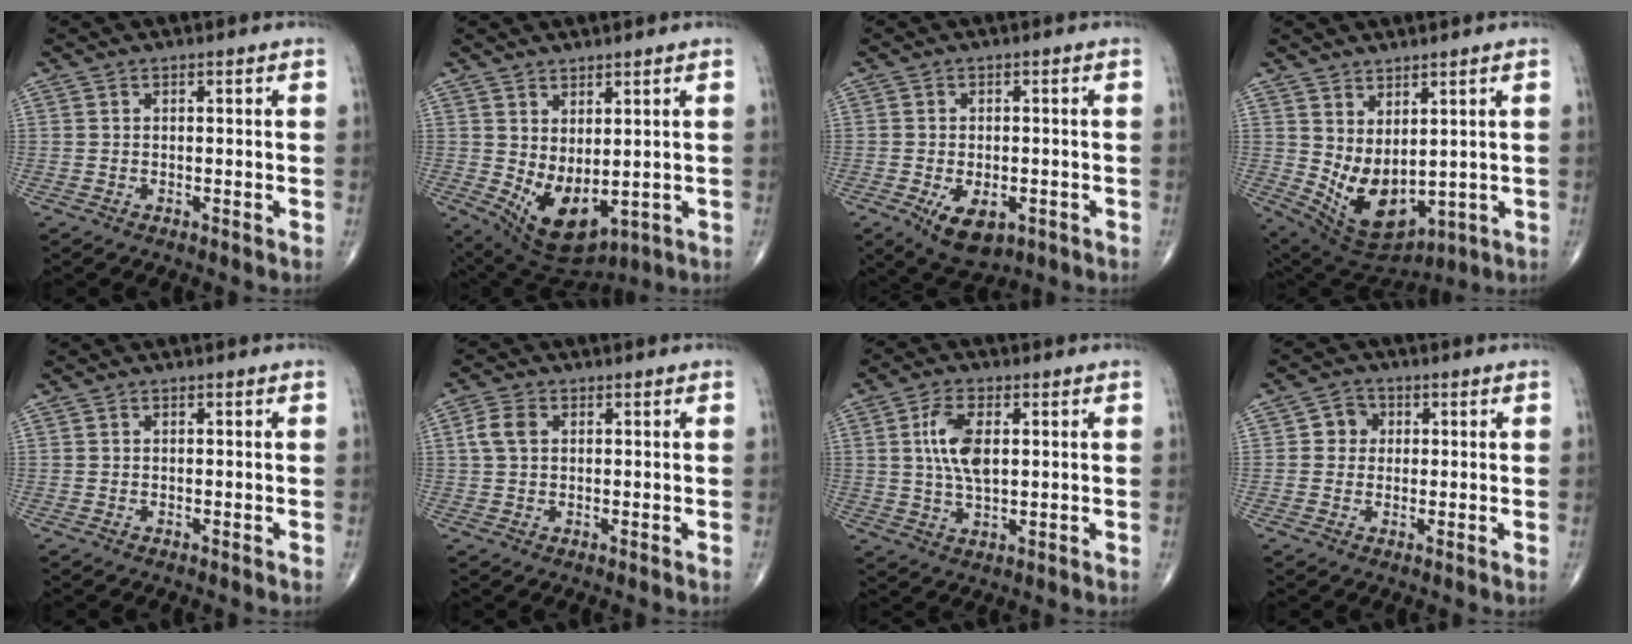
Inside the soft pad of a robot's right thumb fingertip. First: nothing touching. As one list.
[{"total": 10.2, "force": [-0.3, 5.5, 8.6], "torque": [-0.134, -0.016, 0.025]}, {"total": 7.4, "force": [-2.8, 4.1, 5.5], "torque": [-0.081, 0.000, -0.033]}, {"total": 11.6, "force": [1.2, 6.6, 9.5], "torque": [-0.151, -0.029, 0.055]}, {"total": 0.0}, {"total": 4.0, "force": [0.9, 2.8, 2.8], "torque": [-0.061, 0.008, 0.014]}, {"total": 8.1, "force": [1.6, 4.0, 6.9], "torque": [-0.137, -0.002, 0.031]}, {"total": 3.8, "force": [0.6, 3.5, 1.3], "torque": [0.005, 0.006, 0.001]}]